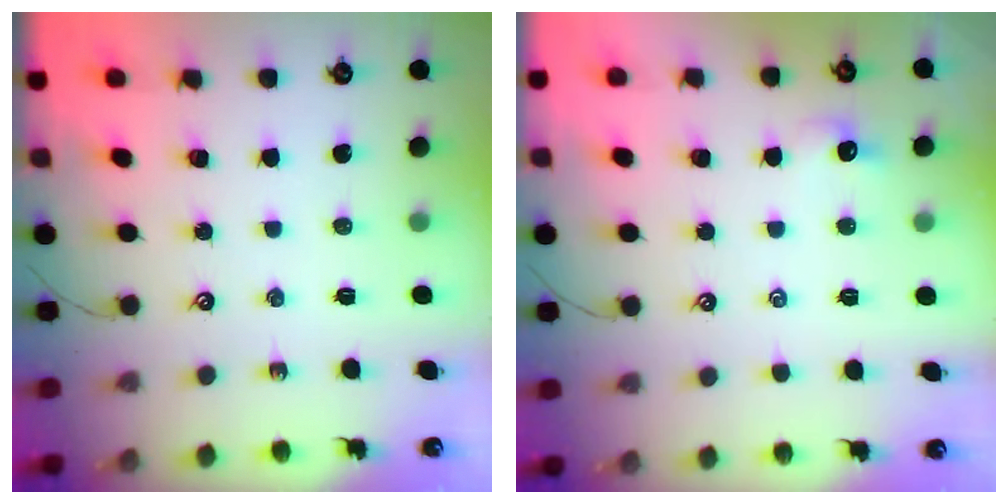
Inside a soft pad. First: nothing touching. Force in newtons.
{"total": 1.0, "press": 0.9, "slide": 0.5}